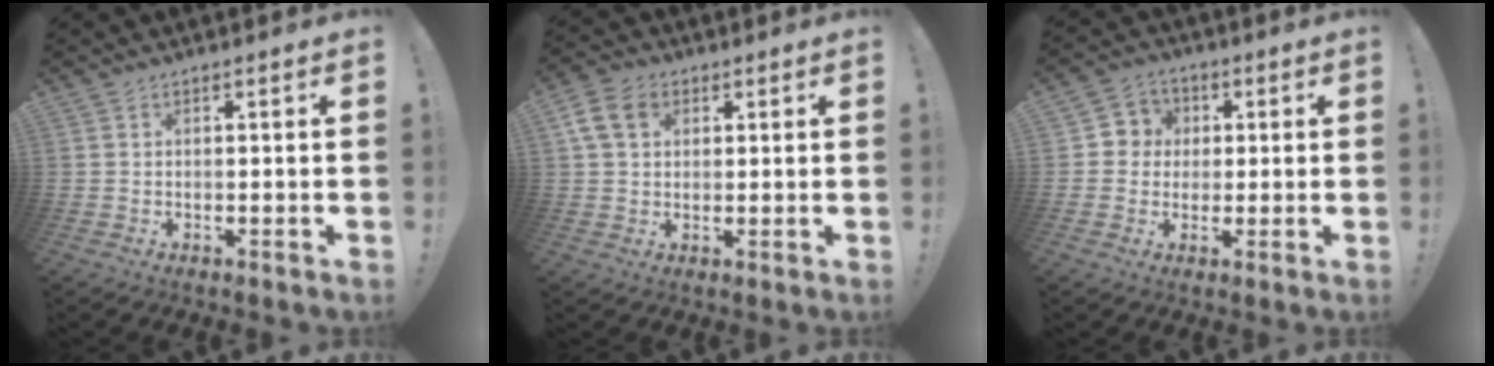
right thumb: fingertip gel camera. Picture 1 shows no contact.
{"total": 9.2, "force": [3.5, 6.8, 5.1], "torque": [-0.089, 0.000, 0.071]}
{"total": 7.1, "force": [0.1, 7.0, 1.3], "torque": [-0.016, 0.008, 0.006]}